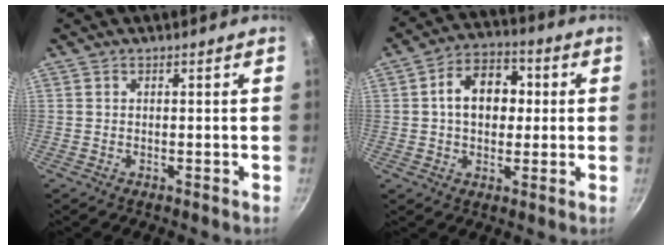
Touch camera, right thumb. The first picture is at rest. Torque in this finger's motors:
{"motor_torque": [0.19, 2.40, 1.24, -0.24, 0.36]}